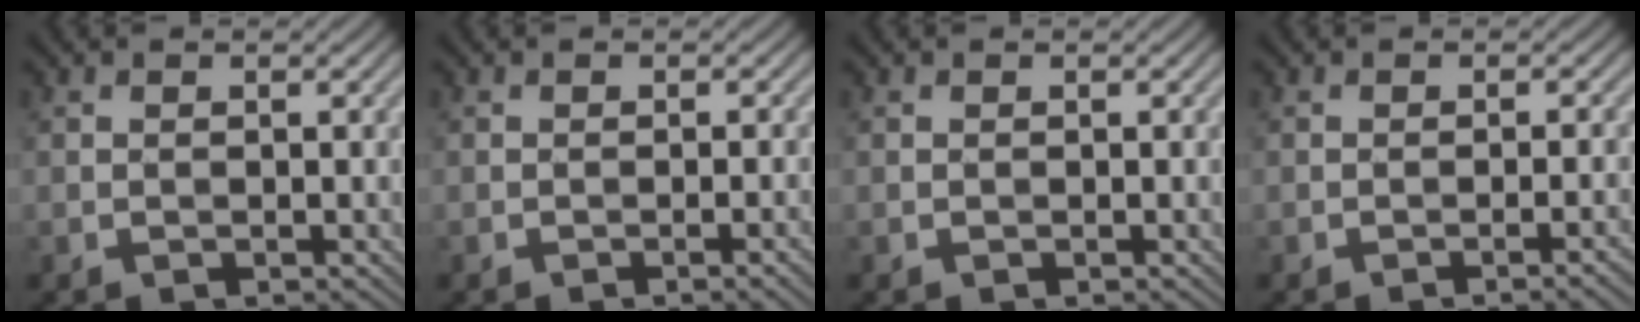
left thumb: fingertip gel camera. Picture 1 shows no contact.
{"total": 2.1, "force": [-0.8, 0.3, 1.9], "torque": [-0.024, 0.005, -0.015]}
{"total": 0.0}
{"total": 2.7, "force": [-1.2, 0.5, 2.3], "torque": [-0.028, 0.011, -0.023]}